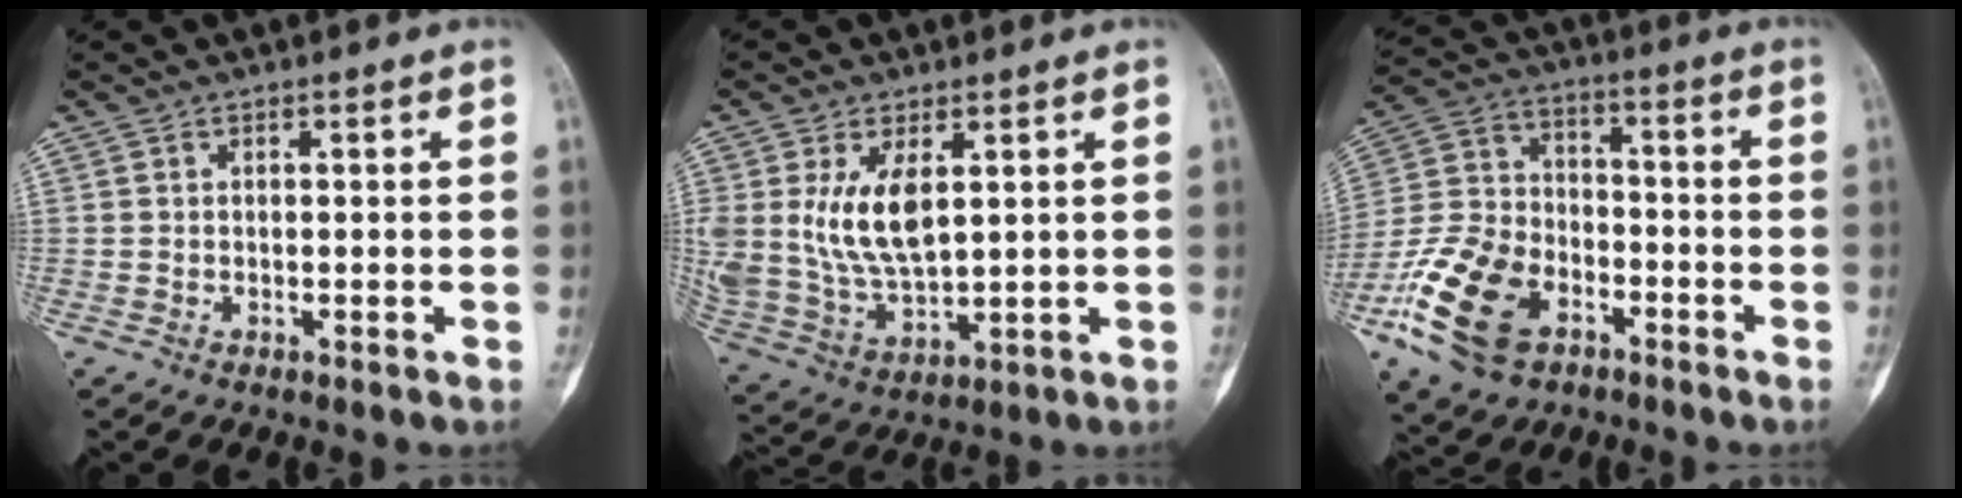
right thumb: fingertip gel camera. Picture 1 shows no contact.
{"total": 12.4, "force": [3.4, 6.3, 10.1], "torque": [-0.200, -0.018, 0.082]}
{"total": 17.4, "force": [-8.2, 11.0, 10.7], "torque": [-0.199, 0.042, -0.156]}